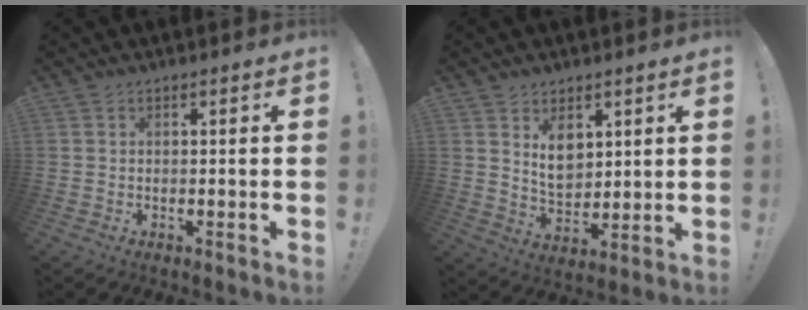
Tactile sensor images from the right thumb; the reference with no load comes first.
{"total": 8.7, "force": [4.4, 6.2, 4.3], "torque": [-0.059, -0.028, 0.085]}